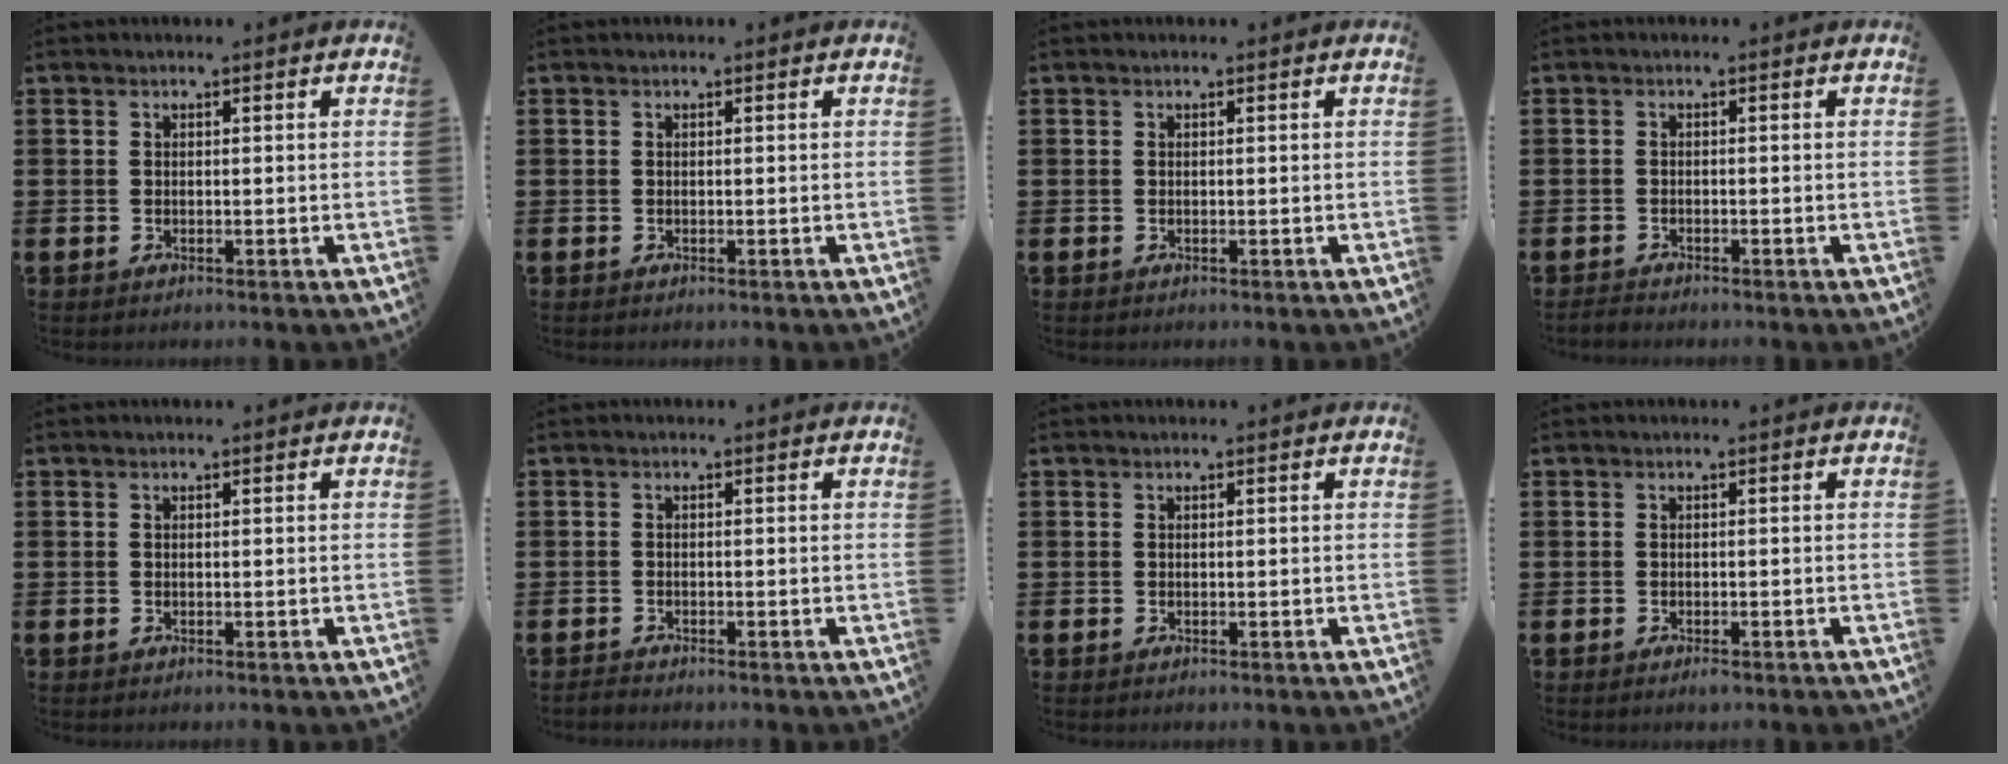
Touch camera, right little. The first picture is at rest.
{"total": 0.0}
{"total": 0.0}
{"total": 0.7, "force": [-0.7, 0.1, 0.2], "torque": [-0.006, 0.000, -0.015]}
{"total": 0.0}
{"total": 0.6, "force": [-0.6, 0.1, 0.2], "torque": [-0.005, -0.002, -0.012]}
{"total": 0.0}
{"total": 0.6, "force": [-0.4, 0.1, 0.4], "torque": [-0.001, -0.006, -0.009]}